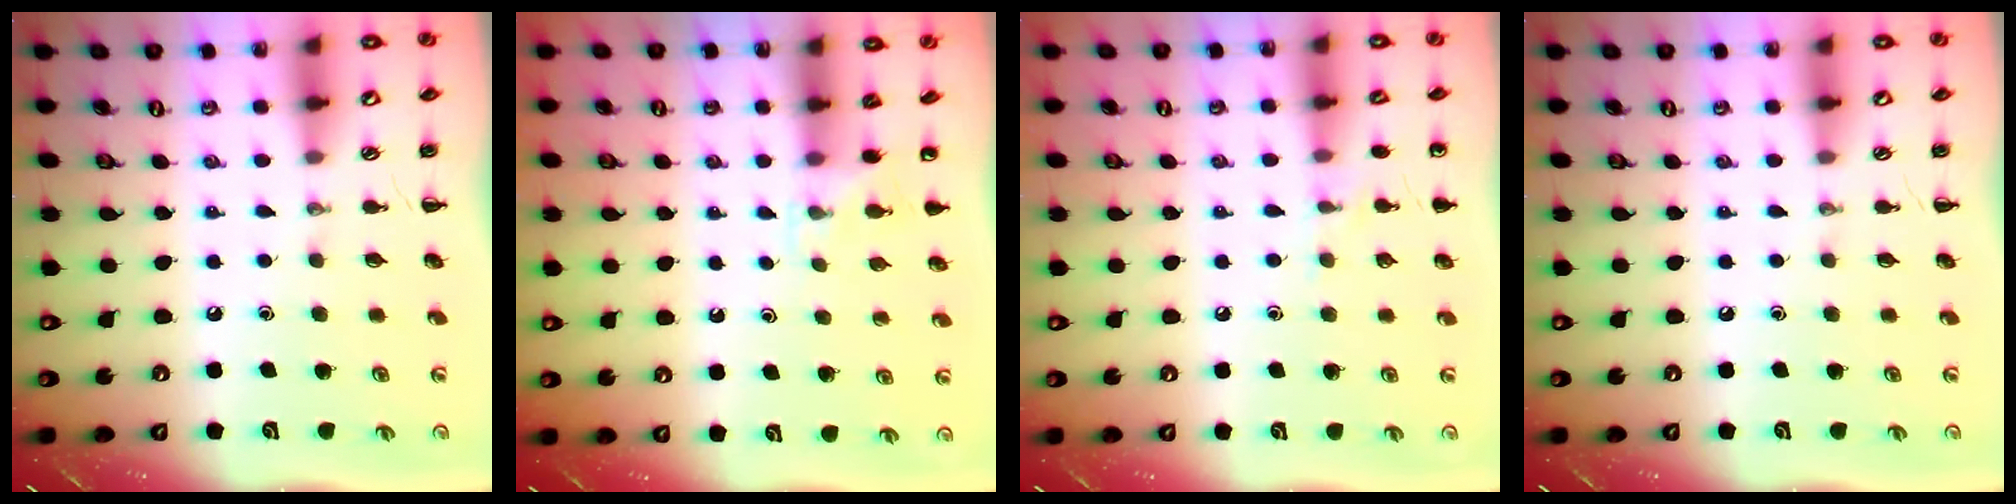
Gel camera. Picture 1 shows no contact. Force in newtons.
{"total": 4.0, "press": 3.8, "slide": 1.3}
{"total": 5.4, "press": 5.2, "slide": 1.7}
{"total": 0.0}